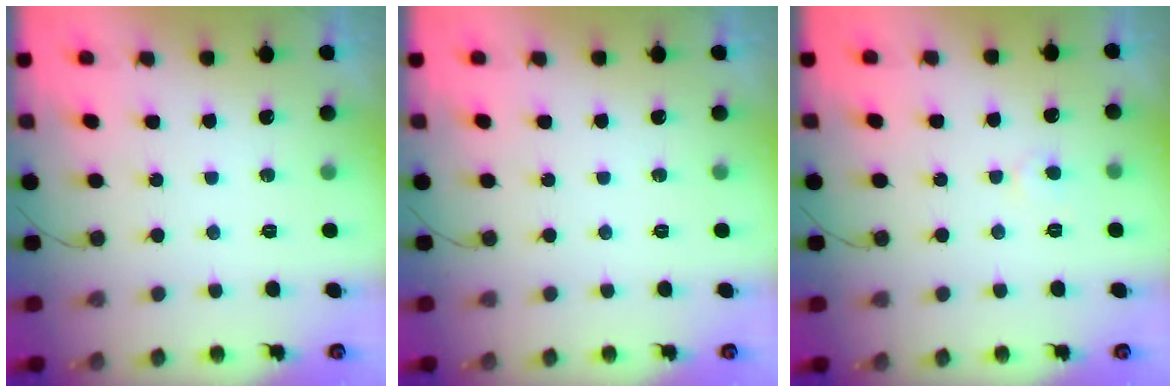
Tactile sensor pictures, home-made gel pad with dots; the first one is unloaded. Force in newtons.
{"total": 0.0}
{"total": 3.7, "press": 3.7, "slide": 0.3}